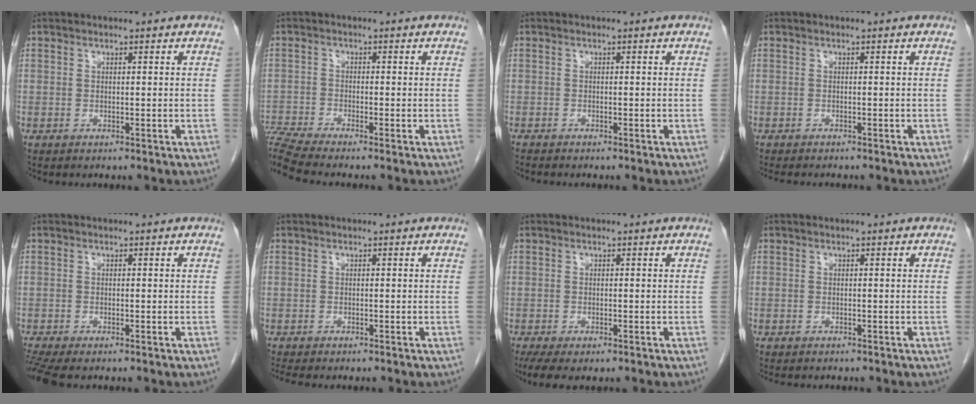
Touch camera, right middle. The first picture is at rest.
{"total": 6.4, "force": [-5.8, -1.4, 2.3], "torque": [-0.056, -0.007, -0.110]}
{"total": 1.1, "force": [-1.0, 0.0, 0.4], "torque": [-0.010, -0.002, -0.017]}
{"total": 4.2, "force": [-3.7, 0.9, 1.8], "torque": [-0.027, -0.010, -0.051]}
{"total": 4.2, "force": [-3.4, 0.9, 2.3], "torque": [-0.044, -0.012, -0.059]}
{"total": 4.0, "force": [-3.4, 0.8, 1.9], "torque": [-0.031, -0.012, -0.048]}
{"total": 5.6, "force": [-4.0, 2.0, 3.4], "torque": [-0.061, -0.017, -0.062]}
{"total": 3.5, "force": [-3.1, 1.1, 1.4], "torque": [-0.021, -0.008, -0.036]}